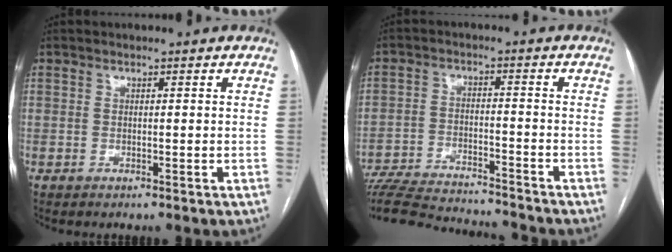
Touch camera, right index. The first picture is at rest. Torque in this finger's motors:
{"motor_torque": [-1.38, -0.75, -1.05, -0.21]}